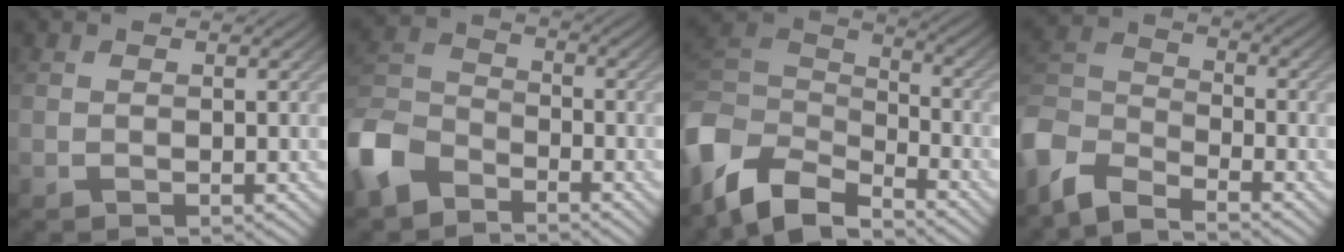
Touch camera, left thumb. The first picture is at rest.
{"total": 8.2, "force": [-5.5, 4.5, 4.0], "torque": [-0.101, -0.004, -0.140]}
{"total": 8.0, "force": [-5.1, 4.4, 4.3], "torque": [-0.103, 0.006, -0.112]}
{"total": 7.1, "force": [-5.8, 2.3, 3.3], "torque": [-0.079, -0.003, -0.136]}